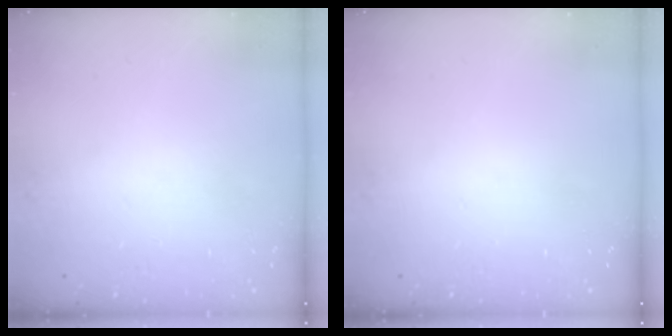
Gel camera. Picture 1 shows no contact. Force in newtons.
{"total": 0.0}